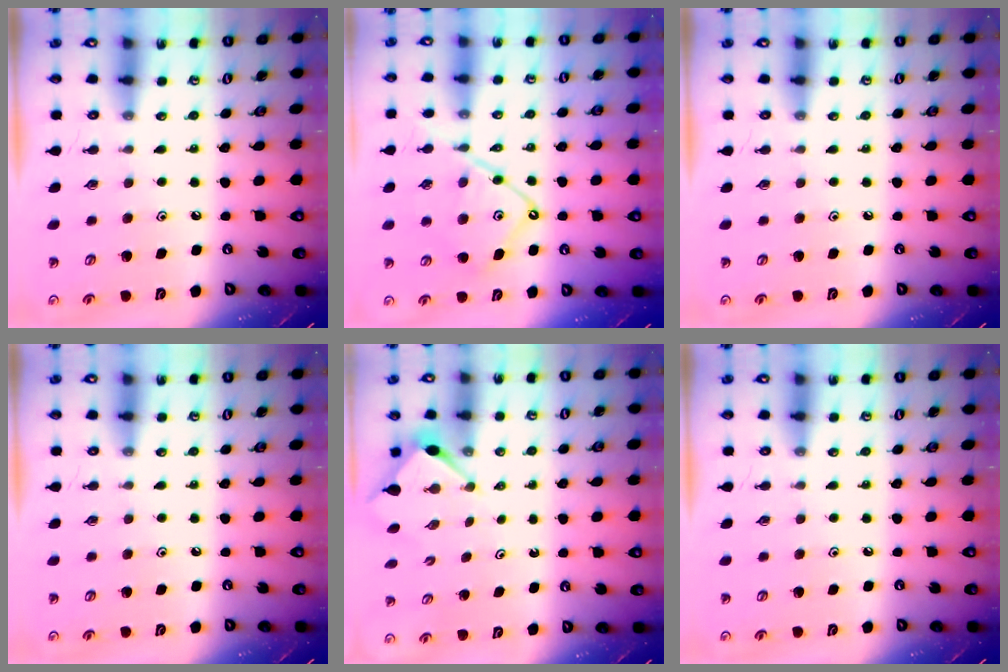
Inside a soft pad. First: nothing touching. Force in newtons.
{"total": 12.5, "press": 12.5, "slide": 1.1}
{"total": 0.0}
{"total": 0.0}
{"total": 2.9, "press": 2.9, "slide": 0.1}
{"total": 0.0}